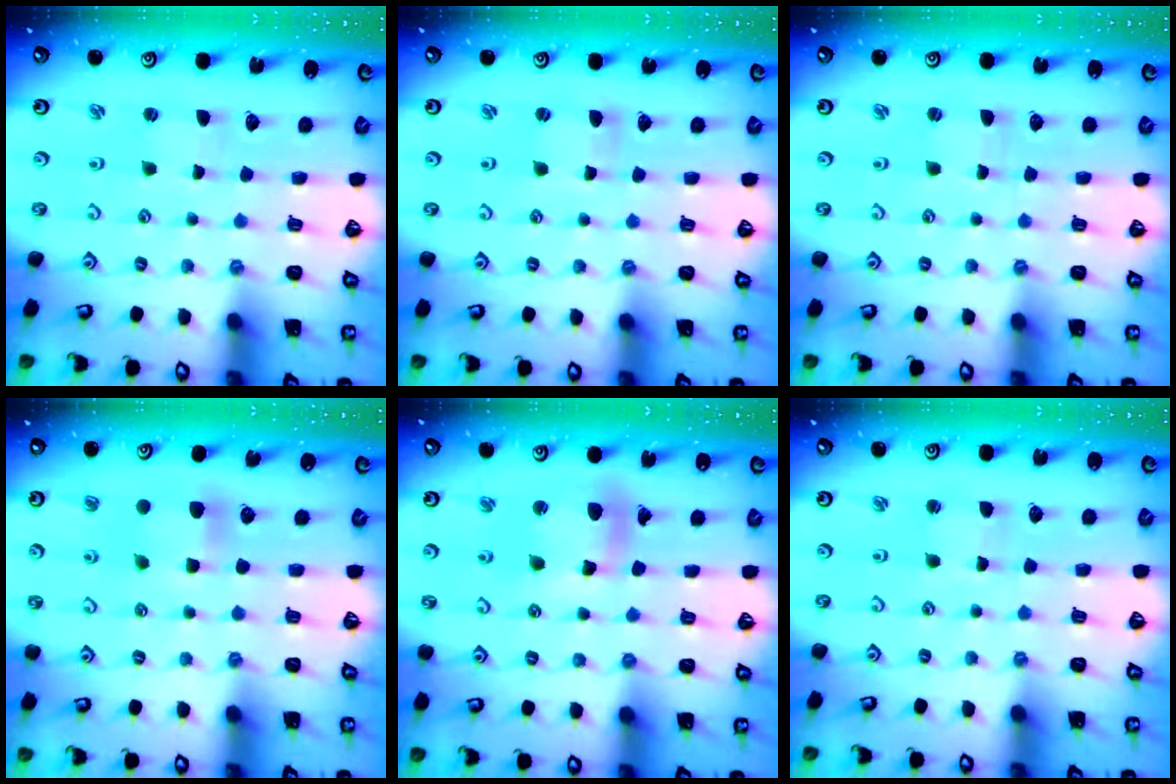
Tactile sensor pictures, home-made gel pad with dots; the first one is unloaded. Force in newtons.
{"total": 0.7, "press": 0.7, "slide": 0.2}
{"total": 0.5, "press": 0.5, "slide": 0.1}
{"total": 6.4, "press": 6.3, "slide": 0.9}
{"total": 12.3, "press": 12.2, "slide": 1.8}
{"total": 1.7, "press": 1.7, "slide": 0.2}